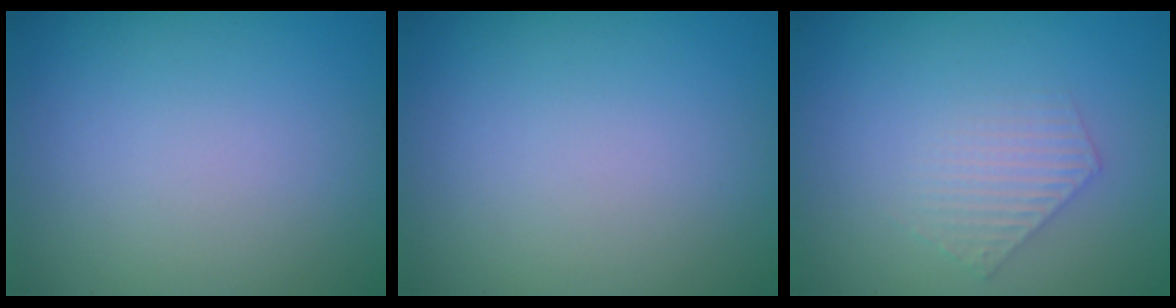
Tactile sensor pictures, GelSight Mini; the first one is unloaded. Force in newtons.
{"total": 0.0}
{"total": 1.9, "press": 1.9, "slide": 0.3}